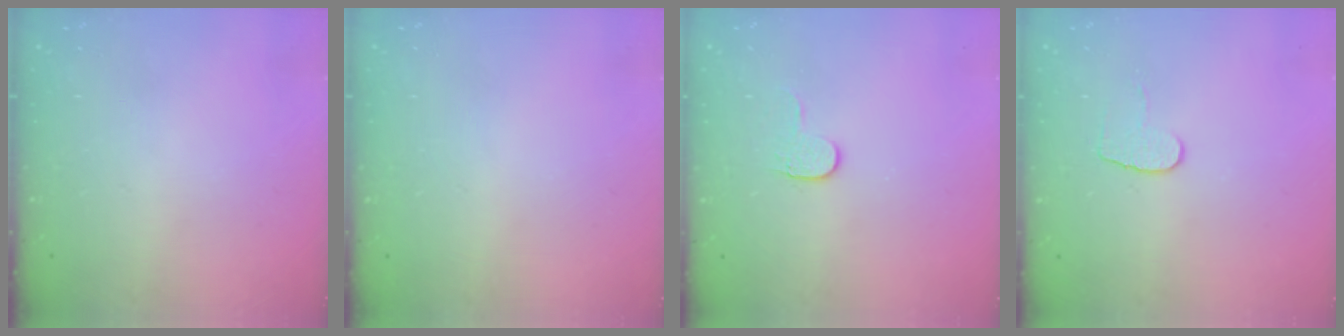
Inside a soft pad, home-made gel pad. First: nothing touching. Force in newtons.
{"total": 0.6, "press": 0.6, "slide": 0.2}
{"total": 3.9, "press": 3.9, "slide": 0.5}
{"total": 6.6, "press": 6.6, "slide": 0.6}